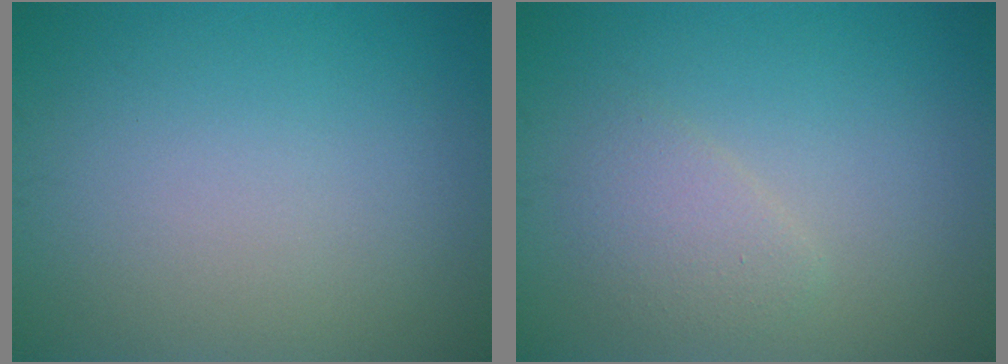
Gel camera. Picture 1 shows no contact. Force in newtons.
{"total": 1.9, "press": 1.9, "slide": 0.1}